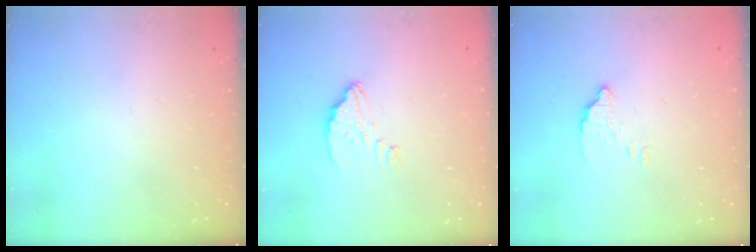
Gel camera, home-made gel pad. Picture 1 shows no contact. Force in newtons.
{"total": 3.9, "press": 3.9, "slide": 0.3}
{"total": 2.6, "press": 2.6, "slide": 0.0}